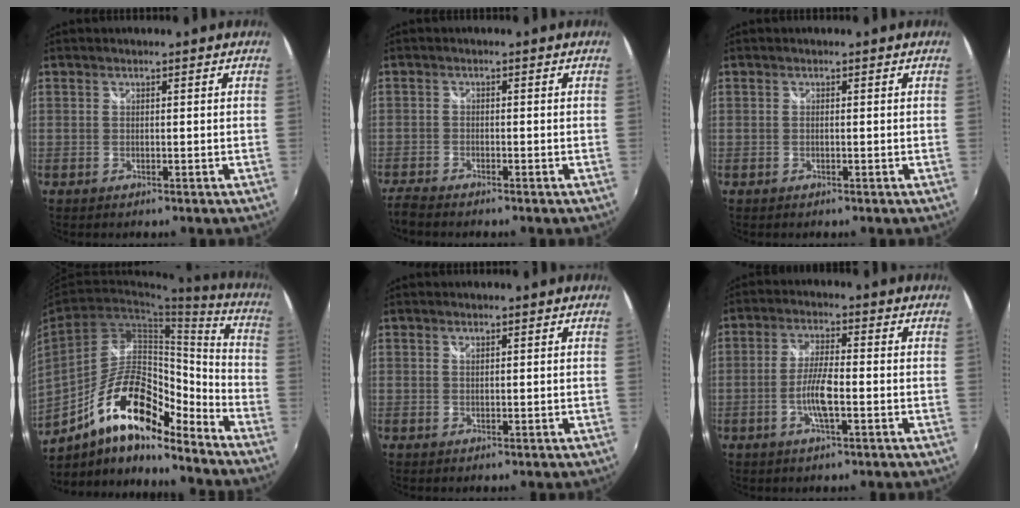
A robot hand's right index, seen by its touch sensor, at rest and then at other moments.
{"total": 3.5, "force": [-3.3, 0.4, 1.0], "torque": [-0.038, -0.015, -0.063]}
{"total": 0.0}
{"total": 17.9, "force": [-12.4, 6.1, 11.4], "torque": [-0.211, 0.009, -0.215]}
{"total": 0.6, "force": [0.5, 0.2, 0.4], "torque": [-0.006, 0.001, 0.008]}
{"total": 5.8, "force": [-1.8, 1.0, 5.4], "torque": [-0.110, -0.001, -0.034]}